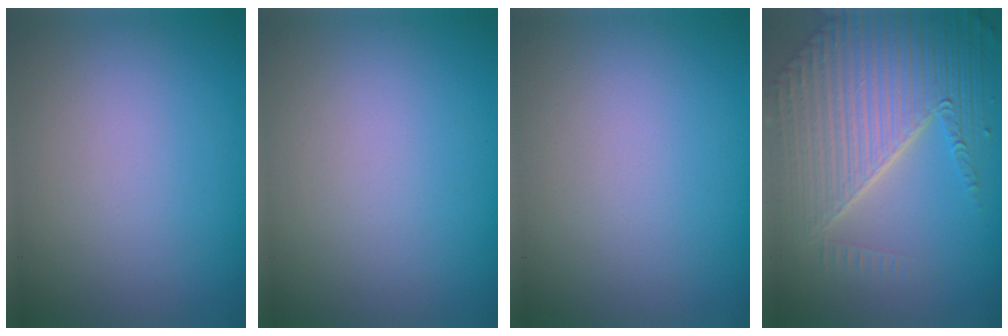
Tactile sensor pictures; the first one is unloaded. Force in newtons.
{"total": 0.0}
{"total": 0.0}
{"total": 7.8, "press": 5.6, "slide": 5.4}